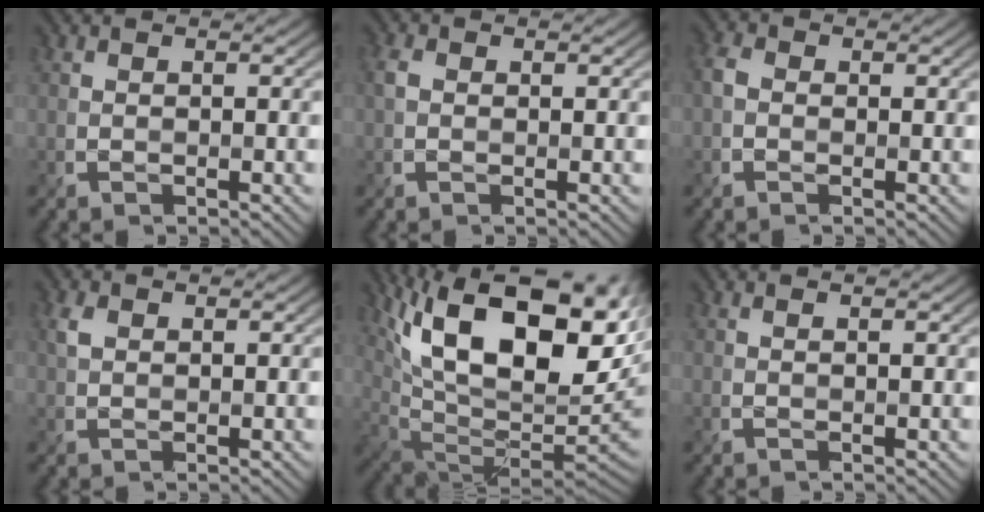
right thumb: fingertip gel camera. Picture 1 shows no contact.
{"total": 1.8, "force": [0.2, 1.4, 1.2], "torque": [-0.033, 0.000, 0.003]}
{"total": 2.5, "force": [-0.4, 2.0, 1.4], "torque": [-0.035, -0.001, -0.014]}
{"total": 1.7, "force": [0.7, 1.1, 1.1], "torque": [-0.034, 0.001, 0.018]}
{"total": 20.7, "force": [7.5, 10.0, 16.5], "torque": [-0.269, 0.023, 0.134]}
{"total": 0.8, "force": [0.5, 0.1, 0.6], "torque": [-0.009, -0.003, 0.006]}